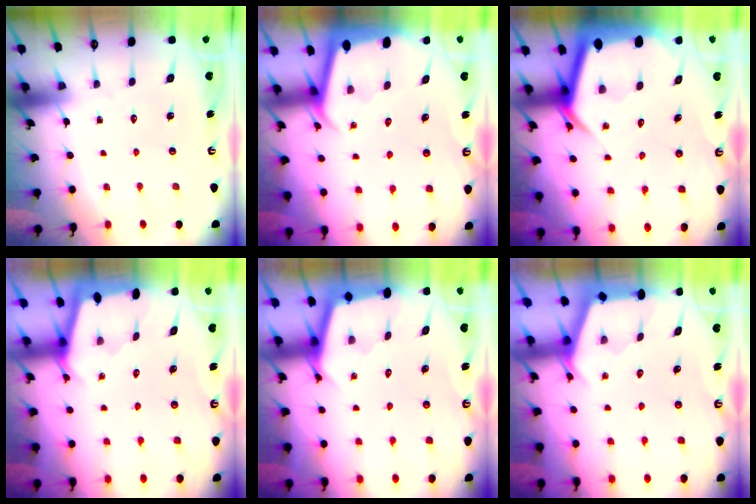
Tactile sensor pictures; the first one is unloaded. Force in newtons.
{"total": 2.0, "press": 2.0, "slide": 0.1}
{"total": 7.0, "press": 7.0, "slide": 0.5}
{"total": 1.9, "press": 1.9, "slide": 0.1}
{"total": 2.5, "press": 2.5, "slide": 0.2}
{"total": 2.7, "press": 2.7, "slide": 0.3}